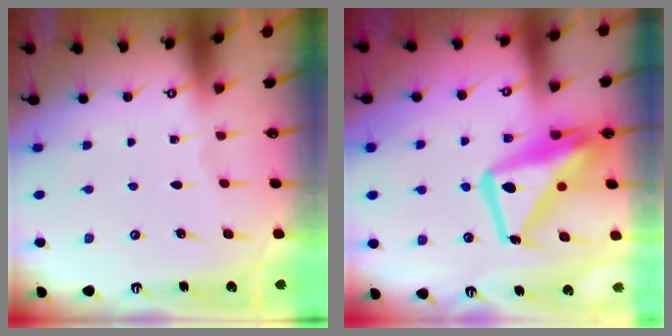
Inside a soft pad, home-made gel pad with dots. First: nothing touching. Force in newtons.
{"total": 16.8, "press": 16.8, "slide": 1.5}